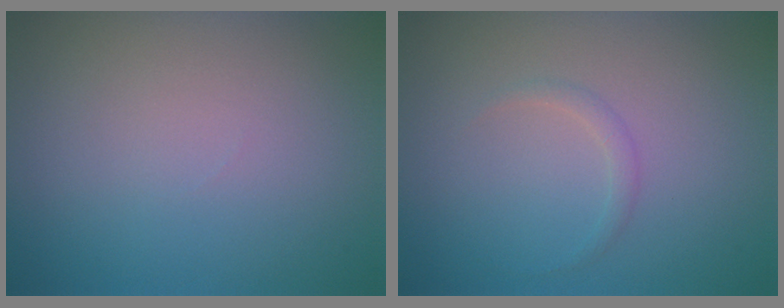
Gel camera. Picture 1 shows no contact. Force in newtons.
{"total": 0.8, "press": 0.8, "slide": 0.1}